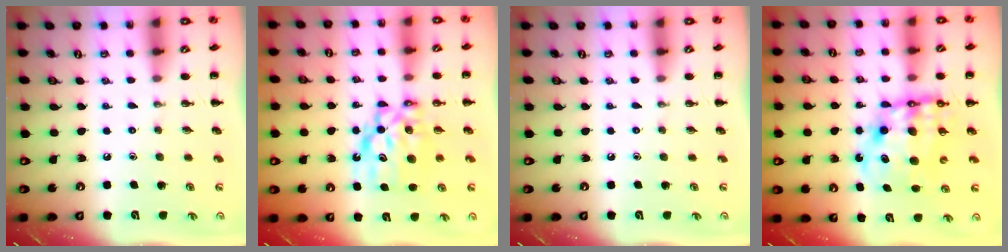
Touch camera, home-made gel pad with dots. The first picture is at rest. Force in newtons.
{"total": 9.0, "press": 8.7, "slide": 2.4}
{"total": 0.0}
{"total": 12.2, "press": 11.8, "slide": 3.3}